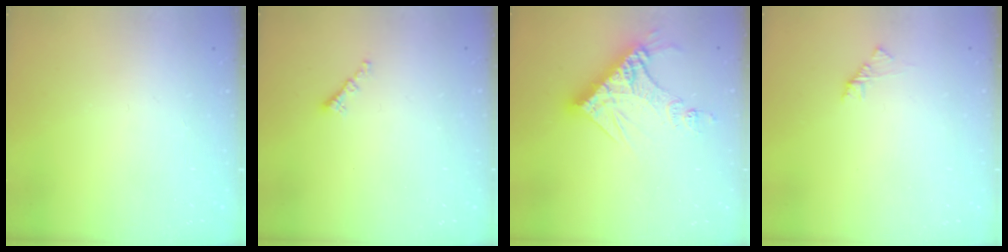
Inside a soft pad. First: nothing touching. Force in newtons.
{"total": 1.3, "press": 1.2, "slide": 0.5}
{"total": 14.5, "press": 14.4, "slide": 1.8}
{"total": 1.7, "press": 1.6, "slide": 0.5}